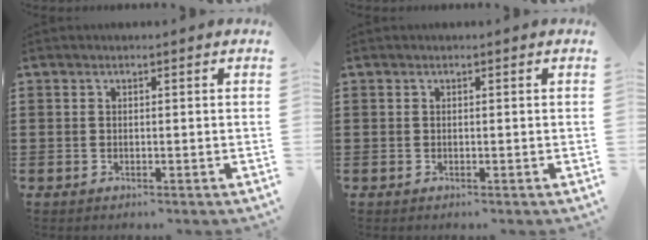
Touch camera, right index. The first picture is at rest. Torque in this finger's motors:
{"motor_torque": [0.04, 0.04, 0.00, 0.01]}